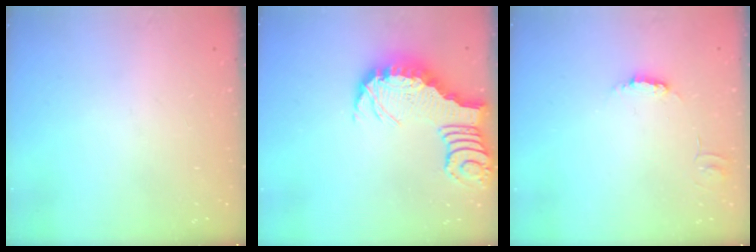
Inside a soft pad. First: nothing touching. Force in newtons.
{"total": 3.4, "press": 3.3, "slide": 0.5}
{"total": 4.2, "press": 4.2, "slide": 0.5}